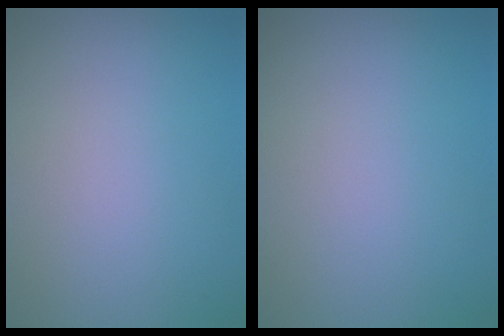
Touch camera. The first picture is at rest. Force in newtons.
{"total": 0.0}